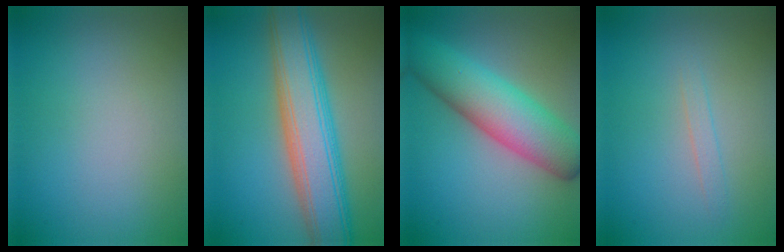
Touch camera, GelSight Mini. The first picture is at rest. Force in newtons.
{"total": 8.7, "press": 8.6, "slide": 0.5}
{"total": 8.3, "press": 8.3, "slide": 0.2}
{"total": 0.9, "press": 0.8, "slide": 0.1}